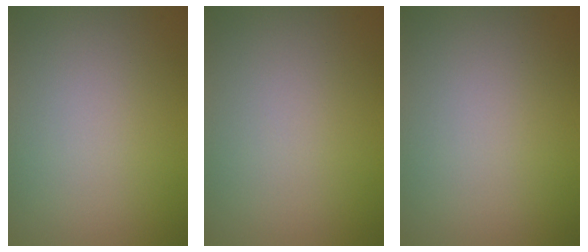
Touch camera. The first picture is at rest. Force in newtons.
{"total": 0.0}
{"total": 0.0}